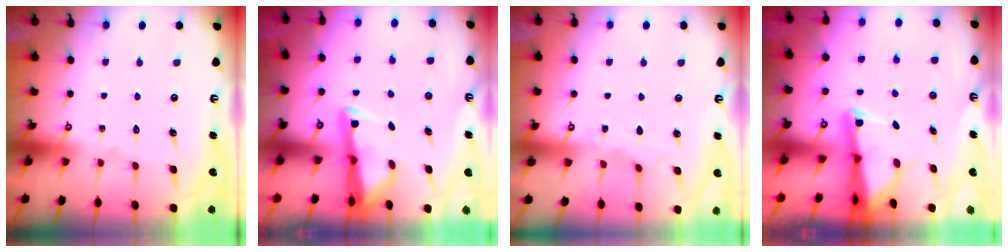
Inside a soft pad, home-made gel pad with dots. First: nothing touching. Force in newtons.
{"total": 3.4, "press": 3.3, "slide": 0.9}
{"total": 2.6, "press": 2.6, "slide": 0.1}
{"total": 2.9, "press": 2.9, "slide": 0.4}